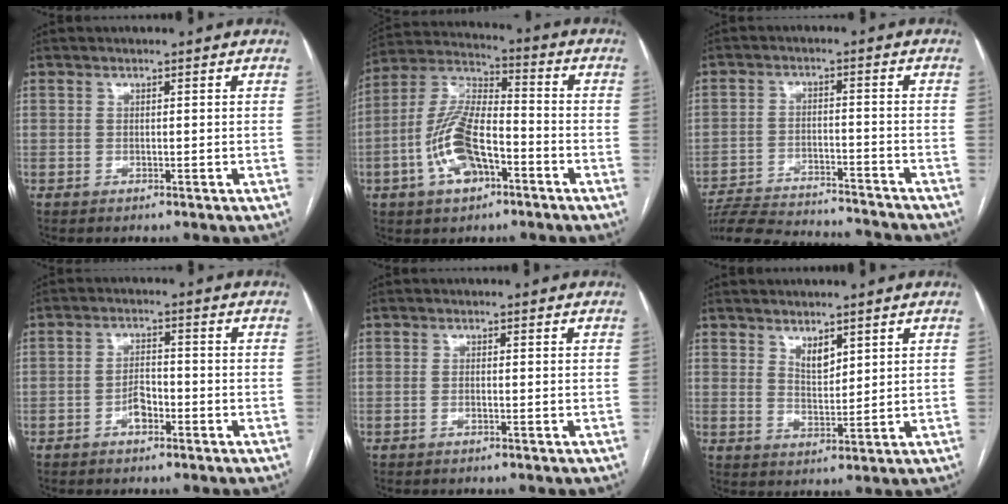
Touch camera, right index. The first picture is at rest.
{"total": 13.1, "force": [-4.8, 5.9, 10.7], "torque": [-0.234, 0.020, -0.086]}
{"total": 19.4, "force": [-18.2, 2.7, 6.2], "torque": [-0.133, -0.018, -0.263]}
{"total": 3.3, "force": [-1.8, 1.7, 2.2], "torque": [-0.041, 0.008, -0.033]}
{"total": 0.6, "force": [-0.4, 0.2, 0.5], "torque": [-0.013, 0.001, -0.006]}
{"total": 3.4, "force": [2.3, 1.3, 2.0], "torque": [-0.037, -0.008, 0.049]}